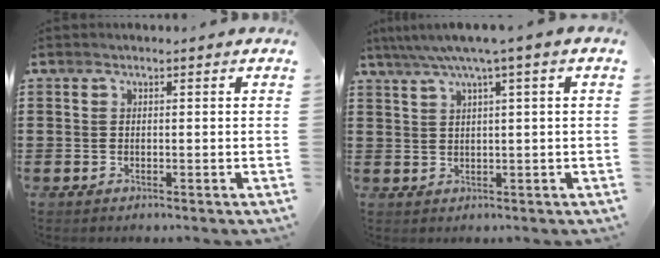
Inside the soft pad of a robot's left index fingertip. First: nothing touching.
{"total": 3.4, "force": [1.4, -0.4, 3.1], "torque": [-0.062, -0.002, 0.020]}